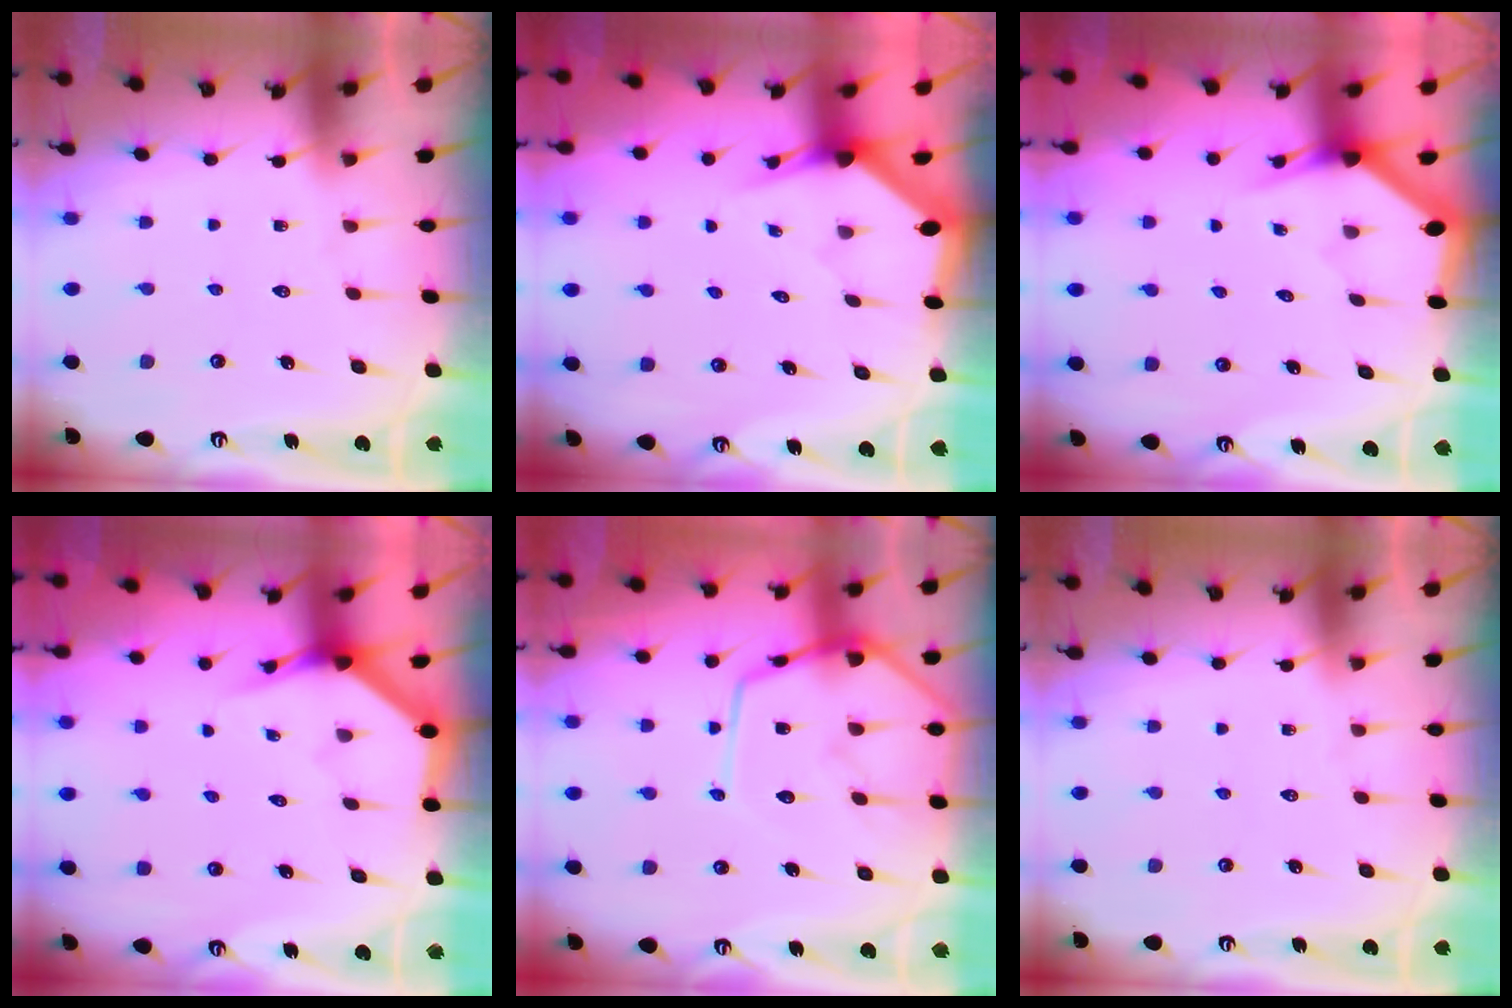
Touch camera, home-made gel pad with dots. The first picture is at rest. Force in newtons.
{"total": 2.8, "press": 2.8, "slide": 0.1}
{"total": 3.1, "press": 3.1, "slide": 0.2}
{"total": 3.7, "press": 3.7, "slide": 0.4}
{"total": 15.0, "press": 15.0, "slide": 1.3}
{"total": 0.0}